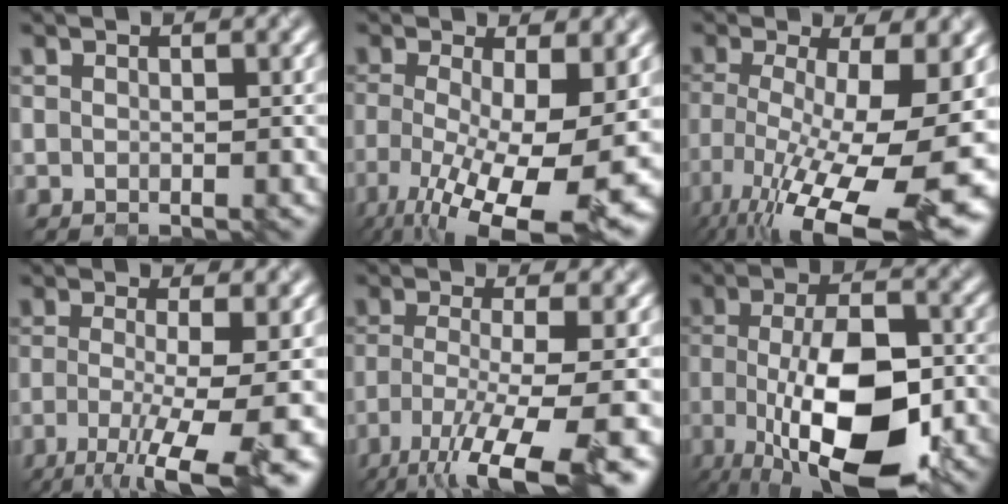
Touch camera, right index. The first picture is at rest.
{"total": 14.9, "force": [-4.8, 4.7, 13.3], "torque": [-0.209, -0.035, -0.061]}
{"total": 17.0, "force": [-7.2, 5.2, 14.5], "torque": [-0.249, -0.027, -0.100]}
{"total": 9.5, "force": [-3.4, 2.4, 8.6], "torque": [-0.125, -0.017, -0.054]}
{"total": 11.2, "force": [-6.4, 2.5, 8.8], "torque": [-0.154, -0.022, -0.108]}
{"total": 13.1, "force": [-3.8, 5.3, 11.3], "torque": [-0.187, -0.016, -0.063]}